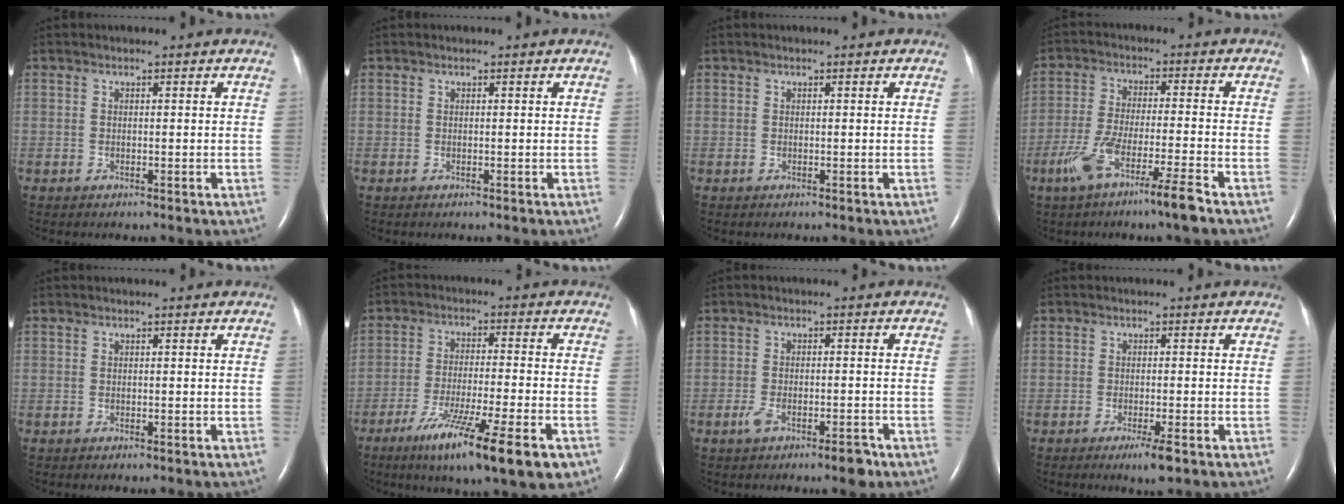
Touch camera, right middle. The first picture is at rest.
{"total": 0.0}
{"total": 0.0}
{"total": 9.0, "force": [-5.6, -0.3, 7.1], "torque": [-0.139, -0.016, -0.104]}
{"total": 0.0}
{"total": 14.8, "force": [-8.5, 0.6, 12.1], "torque": [-0.184, -0.041, -0.137]}
{"total": 4.5, "force": [-2.8, 1.2, 3.4], "torque": [-0.059, -0.001, -0.043]}
{"total": 3.0, "force": [-1.7, 0.1, 2.4], "torque": [-0.040, -0.008, -0.026]}